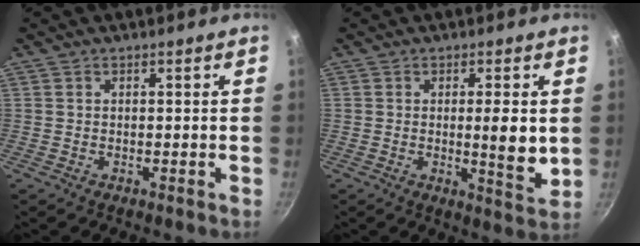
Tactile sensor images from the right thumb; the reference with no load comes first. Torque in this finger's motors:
{"motor_torque": [2.80, 2.22, 2.65, -0.13, 0.63]}